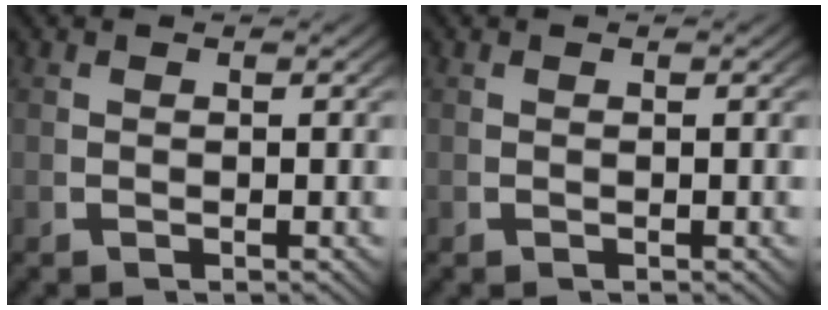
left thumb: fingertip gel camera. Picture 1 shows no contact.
{"total": 0.0}